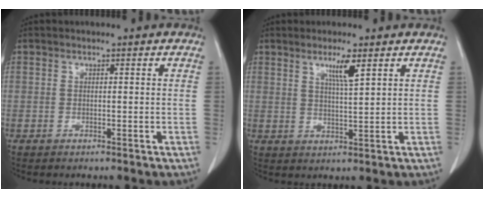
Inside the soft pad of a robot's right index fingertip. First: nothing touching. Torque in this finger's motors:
{"motor_torque": [0.10, 0.16, 0.13, 0.01]}